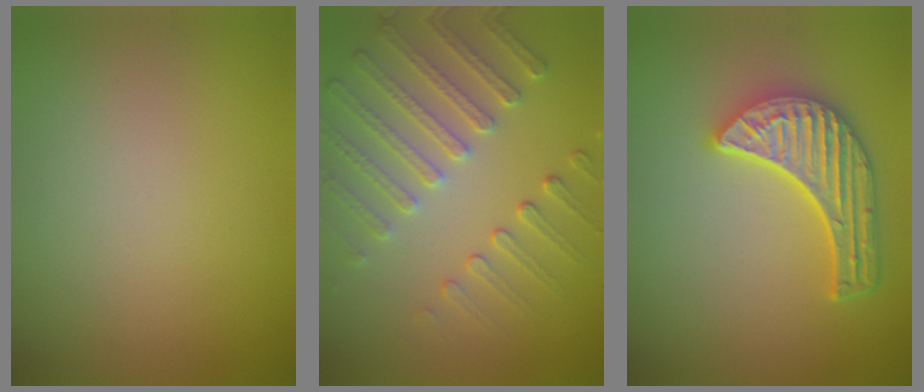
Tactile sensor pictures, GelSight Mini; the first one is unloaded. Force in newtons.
{"total": 4.0, "press": 3.7, "slide": 1.6}
{"total": 5.7, "press": 4.5, "slide": 3.5}